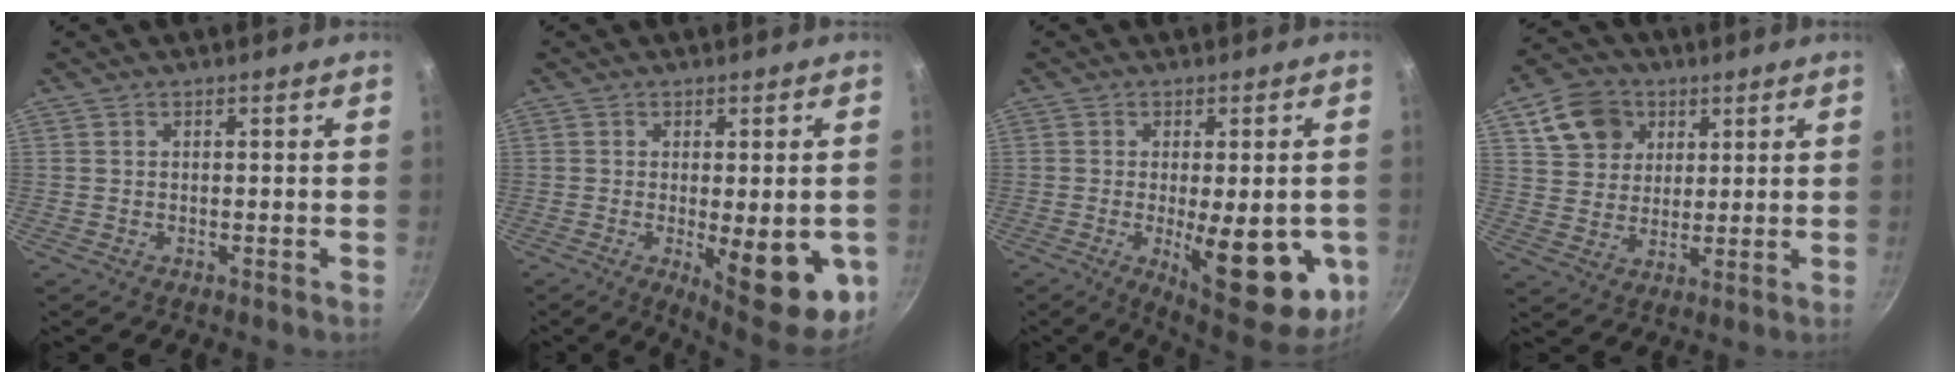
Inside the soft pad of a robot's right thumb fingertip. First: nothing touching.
{"total": 14.7, "force": [-3.3, 5.0, 13.4], "torque": [-0.147, -0.012, -0.032]}
{"total": 18.8, "force": [-4.4, 6.9, 16.9], "torque": [-0.185, -0.017, -0.045]}
{"total": 10.4, "force": [4.7, 8.3, 4.2], "torque": [-0.049, -0.001, 0.082]}